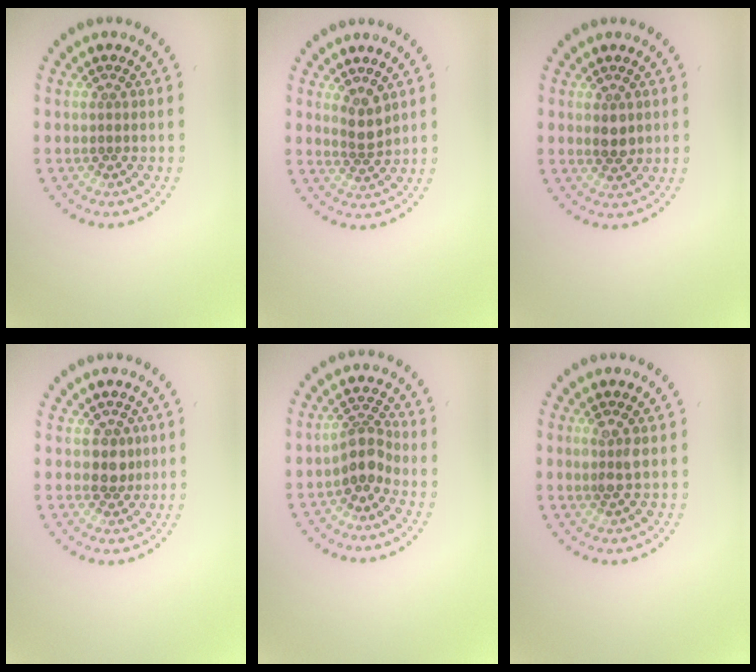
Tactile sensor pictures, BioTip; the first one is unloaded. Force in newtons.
{"total": 2.0, "press": 1.6, "slide": 1.2}
{"total": 1.6, "press": 1.6, "slide": 0.2}
{"total": 2.1, "press": 1.9, "slide": 0.8}
{"total": 2.9, "press": 2.3, "slide": 1.8}
{"total": 1.7, "press": 1.6, "slide": 0.5}